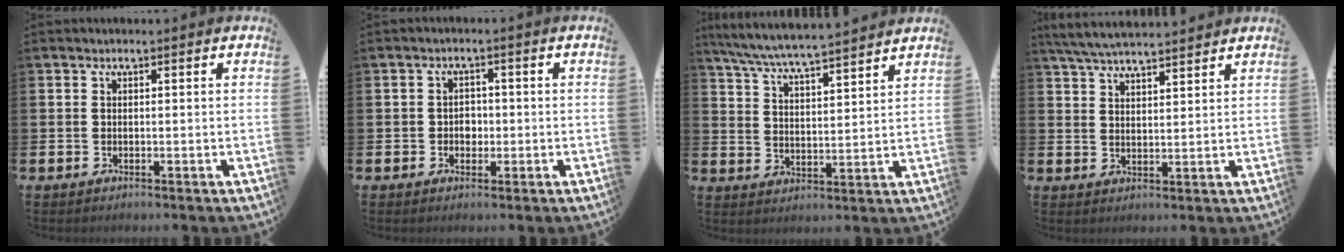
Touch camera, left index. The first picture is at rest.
{"total": 2.6, "force": [-0.5, 2.4, 0.8], "torque": [-0.012, 0.003, -0.018]}
{"total": 6.5, "force": [6.2, -0.3, 1.7], "torque": [-0.064, -0.041, 0.109]}
{"total": 5.3, "force": [5.2, 0.4, 1.2], "torque": [-0.040, -0.020, 0.094]}